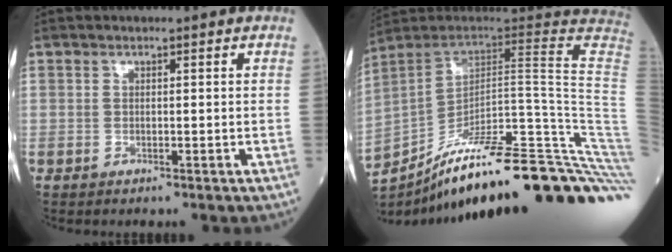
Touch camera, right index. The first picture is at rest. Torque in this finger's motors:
{"motor_torque": [-0.18, -1.96, -0.07, -0.21]}